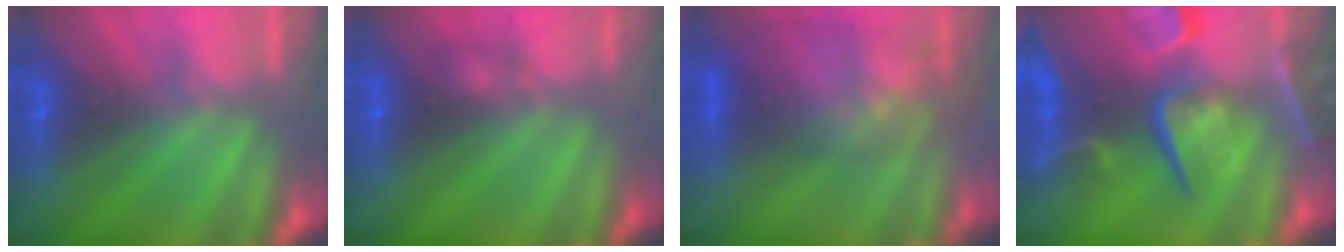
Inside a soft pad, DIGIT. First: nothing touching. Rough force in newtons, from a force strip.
{"total": 2.2}
{"total": 8.3}
{"total": 8.9}